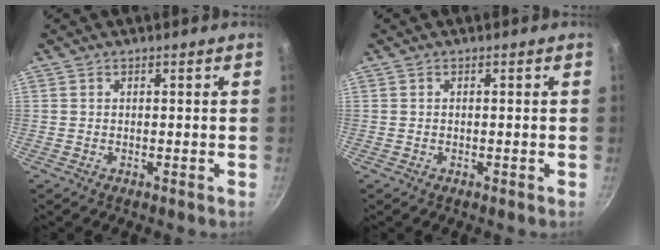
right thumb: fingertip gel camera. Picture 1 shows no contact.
{"total": 0.0}